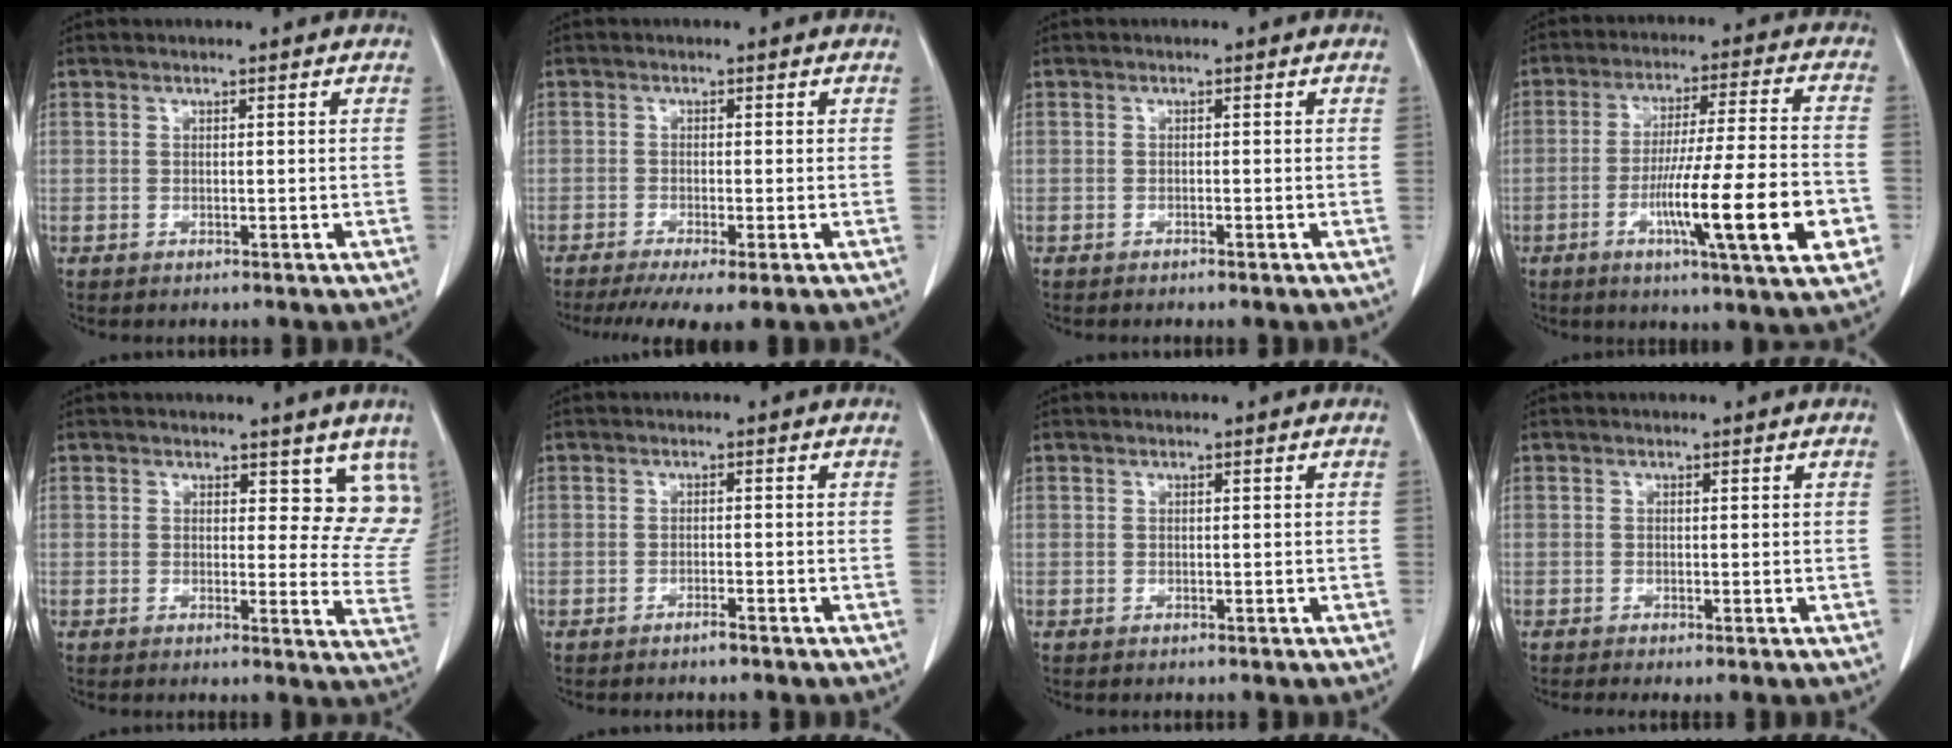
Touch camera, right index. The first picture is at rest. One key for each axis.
{"total": 6.5, "fx": -4.3, "fy": 0.7, "fz": 4.7, "tx": -0.074, "ty": -0.015, "tz": -0.071}
{"total": 0.7, "fx": -0.6, "fy": -0.1, "fz": 0.4, "tx": -0.011, "ty": 0.000, "tz": -0.007}
{"total": 17.3, "fx": -5.6, "fy": 0.5, "fz": 16.3, "tx": -0.239, "ty": -0.010, "tz": -0.084}
{"total": 9.4, "fx": 7.5, "fy": 4.5, "fz": 3.3, "tx": -0.001, "ty": -0.027, "tz": 0.063}
{"total": 1.2, "fx": -1.0, "fy": -0.1, "fz": 0.6, "tx": -0.015, "ty": 0.000, "tz": -0.016}
{"total": 0.0}
{"total": 0.9, "fx": -0.5, "fy": 0.1, "fz": 0.8, "tx": -0.015, "ty": -0.004, "tz": -0.009}